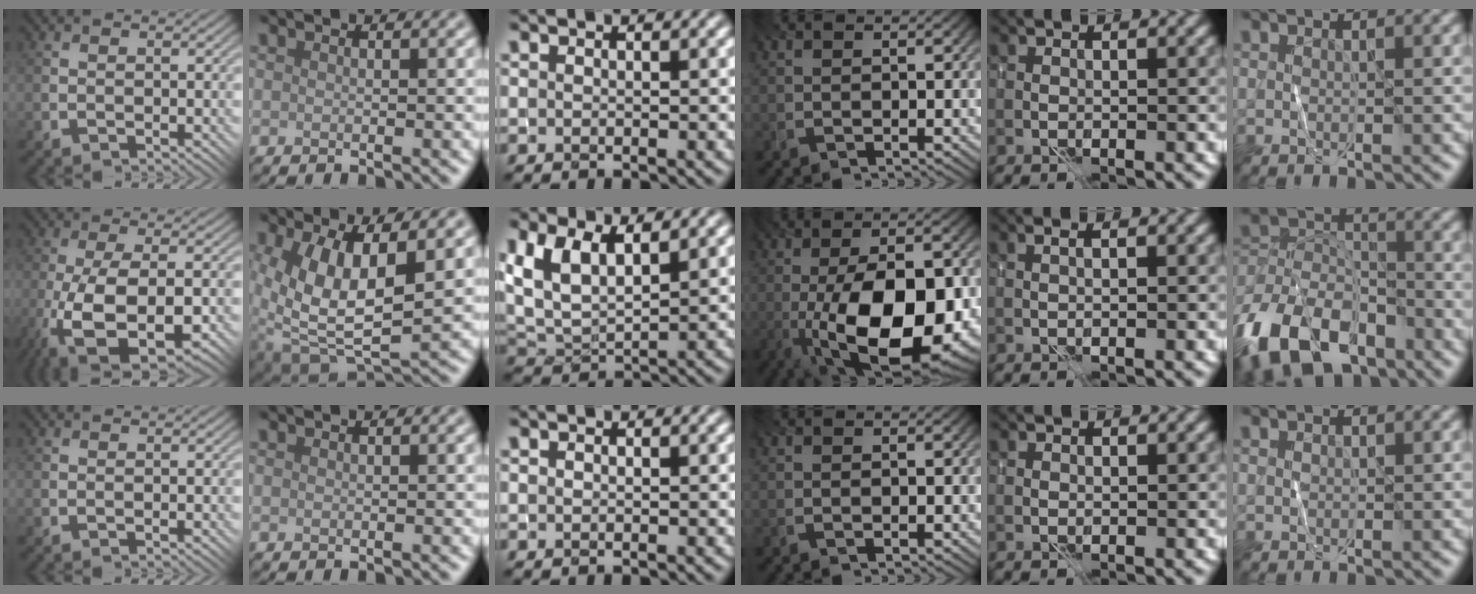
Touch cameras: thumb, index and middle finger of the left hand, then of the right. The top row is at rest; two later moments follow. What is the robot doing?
{"motion": "fold", "object": "shorts"}